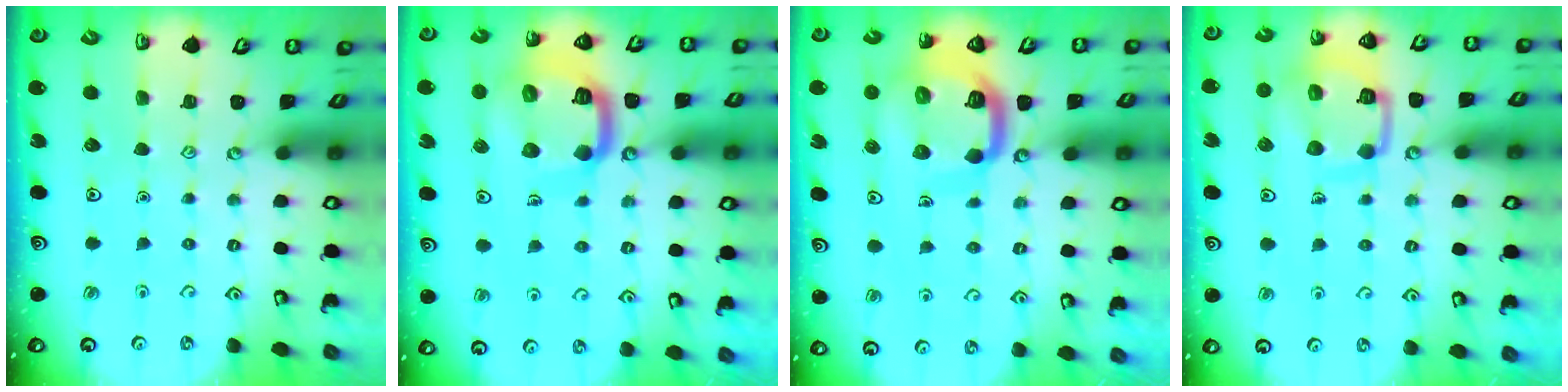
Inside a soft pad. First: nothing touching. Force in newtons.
{"total": 17.3, "press": 17.2, "slide": 1.8}
{"total": 13.8, "press": 13.7, "slide": 1.6}
{"total": 12.4, "press": 12.3, "slide": 1.2}